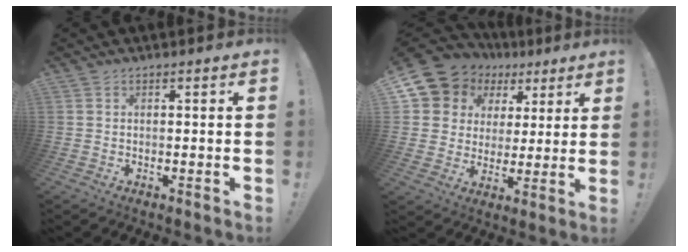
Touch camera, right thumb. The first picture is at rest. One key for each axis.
{"total": 10.2, "fx": 5.6, "fy": 8.2, "fz": 2.4, "tx": -0.044, "ty": -0.045, "tz": 0.117}